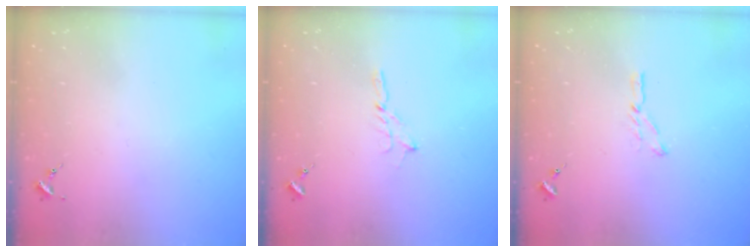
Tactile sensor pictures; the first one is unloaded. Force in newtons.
{"total": 1.8, "press": 1.7, "slide": 0.2}
{"total": 3.6, "press": 3.6, "slide": 0.3}